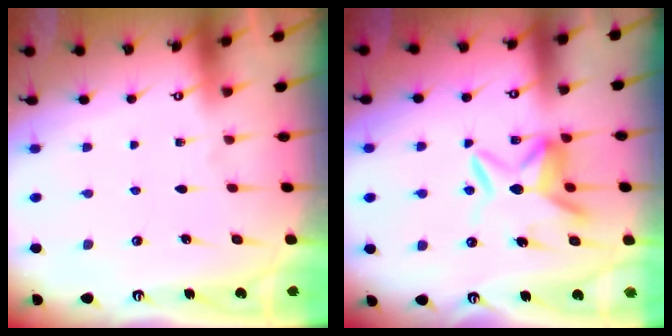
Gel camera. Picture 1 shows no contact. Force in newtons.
{"total": 10.4, "press": 10.3, "slide": 1.3}